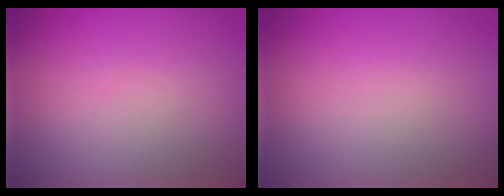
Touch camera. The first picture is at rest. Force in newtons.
{"total": 0.0}